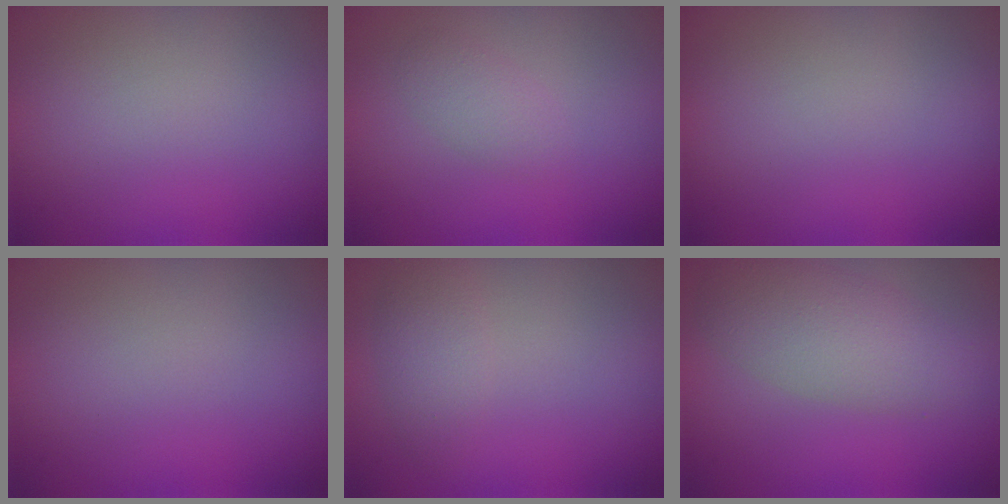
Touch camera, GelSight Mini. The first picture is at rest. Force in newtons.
{"total": 1.5, "press": 1.5, "slide": 0.0}
{"total": 0.0}
{"total": 0.0}
{"total": 2.0, "press": 2.0, "slide": 0.0}
{"total": 4.1, "press": 4.1, "slide": 0.2}